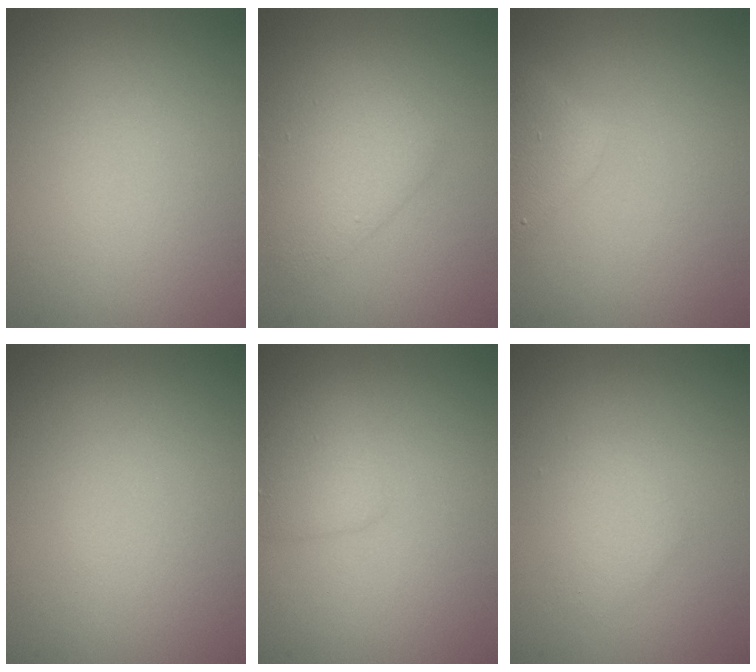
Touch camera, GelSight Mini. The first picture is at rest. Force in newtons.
{"total": 3.1, "press": 3.1, "slide": 0.1}
{"total": 3.0, "press": 3.0, "slide": 0.1}
{"total": 0.0}
{"total": 2.2, "press": 2.2, "slide": 0.2}
{"total": 1.5, "press": 1.5, "slide": 0.0}